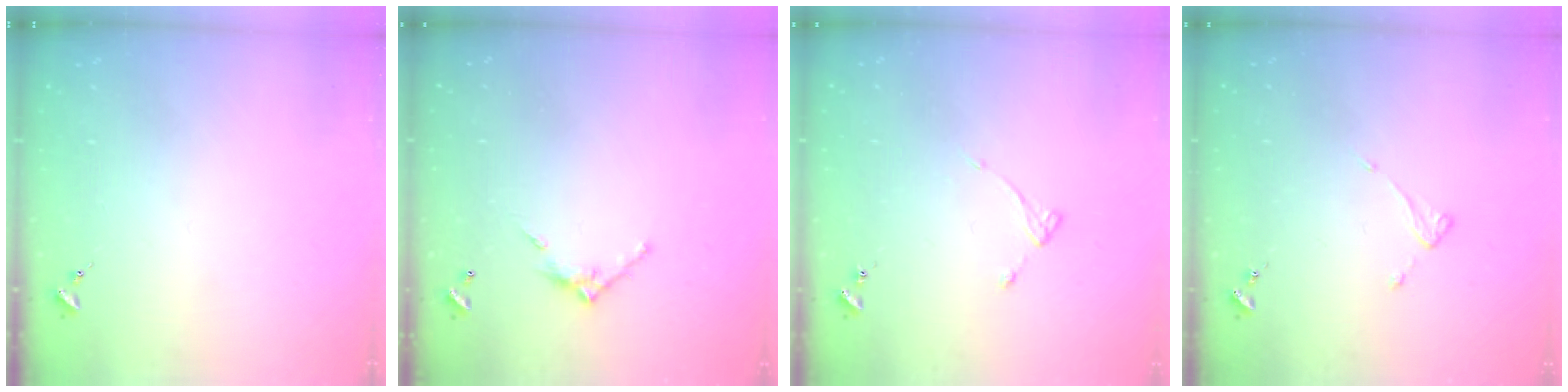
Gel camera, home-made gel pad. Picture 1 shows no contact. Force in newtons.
{"total": 6.7, "press": 6.7, "slide": 0.4}
{"total": 4.1, "press": 4.1, "slide": 0.5}
{"total": 3.8, "press": 3.7, "slide": 0.2}